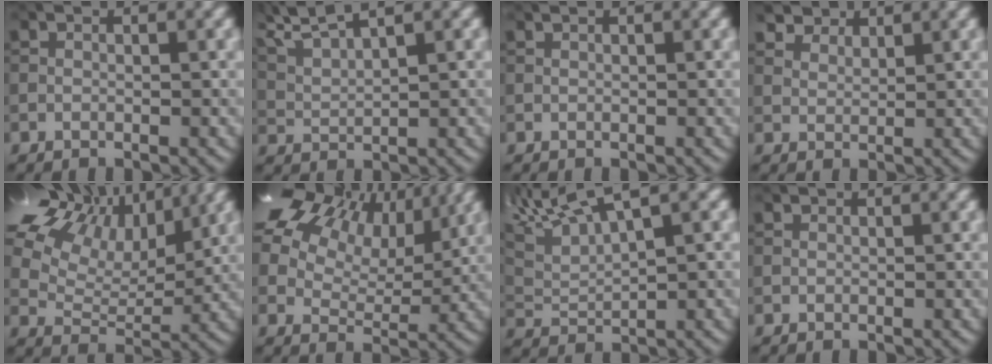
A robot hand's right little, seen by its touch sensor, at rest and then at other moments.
{"total": 5.0, "force": [4.4, 0.2, 2.4], "torque": [-0.075, 0.012, 0.098]}
{"total": 1.2, "force": [0.8, 0.5, 0.7], "torque": [-0.012, 0.010, 0.009]}
{"total": 2.0, "force": [2.0, 0.1, -0.3], "torque": [-0.020, -0.018, 0.078]}
{"total": 13.2, "force": [8.5, 7.3, 7.0], "torque": [-0.173, 0.033, 0.155]}
{"total": 16.1, "force": [8.9, 10.0, 8.9], "torque": [-0.216, 0.048, 0.187]}
{"total": 4.9, "force": [3.6, 0.4, 3.3], "torque": [-0.095, 0.012, 0.097]}
{"total": 0.7, "force": [-0.1, -0.5, -0.5], "torque": [-0.002, -0.012, 0.010]}